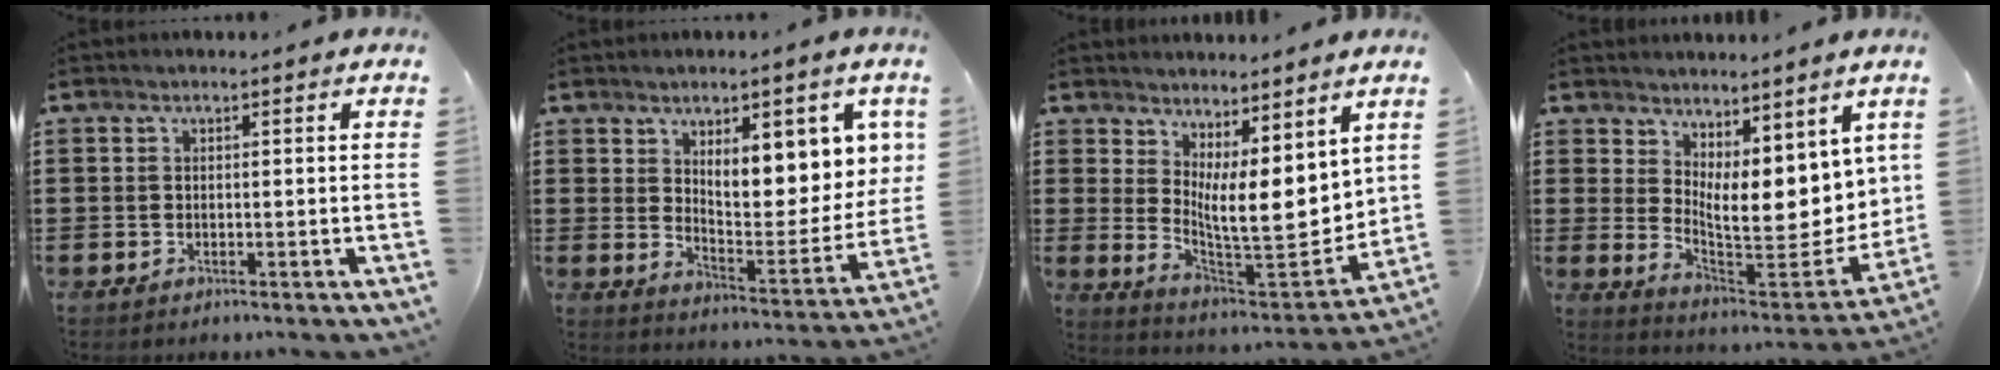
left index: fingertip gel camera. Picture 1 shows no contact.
{"total": 8.6, "force": [4.9, 3.2, 6.3], "torque": [-0.098, -0.041, 0.078]}
{"total": 9.3, "force": [3.7, 3.2, 7.9], "torque": [-0.132, -0.045, 0.071]}
{"total": 8.3, "force": [4.3, 3.6, 6.1], "torque": [-0.098, -0.055, 0.081]}